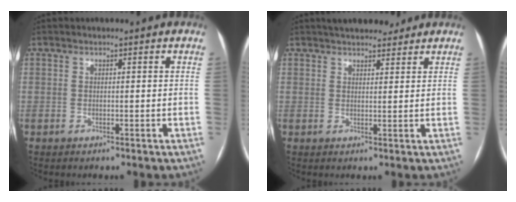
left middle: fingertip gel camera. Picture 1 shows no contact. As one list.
[{"total": 7.8, "force": [6.7, 2.6, 3.3], "torque": [-0.040, 0.017, 0.095]}]